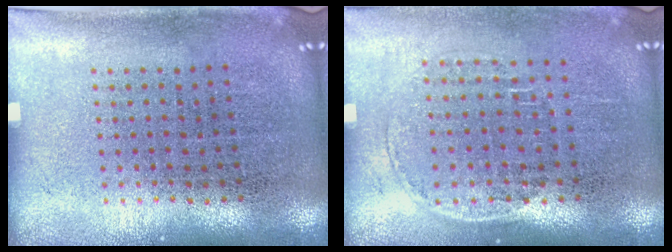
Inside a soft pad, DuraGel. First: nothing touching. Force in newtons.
{"total": 1.2, "press": 1.0, "slide": 0.7}